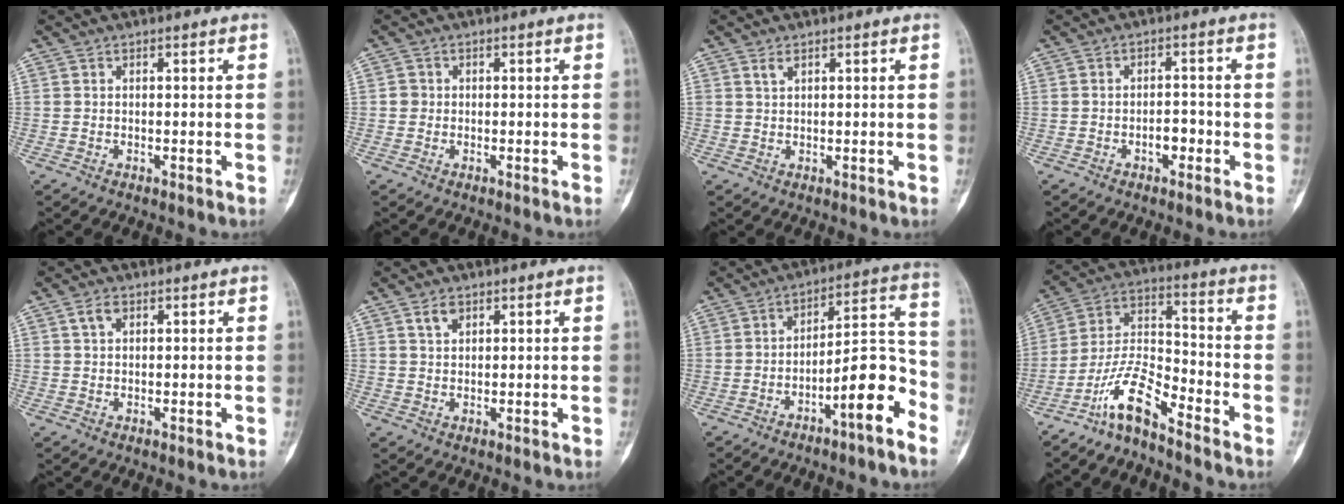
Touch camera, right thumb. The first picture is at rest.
{"total": 1.1, "force": [-0.2, 1.1, 0.3], "torque": [0.001, 0.004, -0.006]}
{"total": 1.3, "force": [0.8, 0.6, 0.8], "torque": [-0.013, 0.000, 0.018]}
{"total": 2.8, "force": [-1.2, 1.6, 2.0], "torque": [-0.020, 0.013, -0.019]}
{"total": 2.3, "force": [1.0, 1.4, 1.5], "torque": [-0.026, 0.003, 0.020]}
{"total": 2.6, "force": [1.5, 1.6, 1.4], "torque": [-0.022, -0.005, 0.030]}
{"total": 11.4, "force": [-6.4, 2.5, 9.1], "torque": [-0.138, 0.069, -0.099]}
{"total": 9.8, "force": [-7.6, 2.2, 5.8], "torque": [-0.122, 0.078, -0.151]}